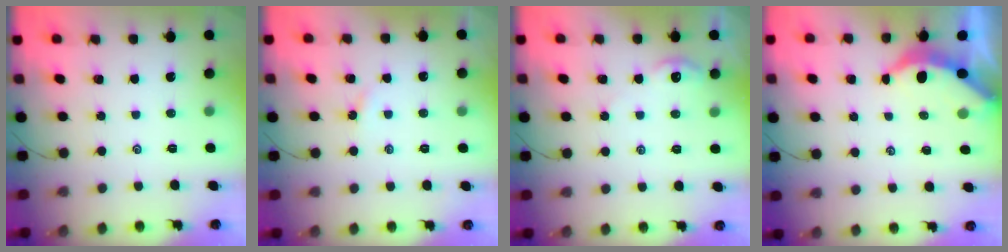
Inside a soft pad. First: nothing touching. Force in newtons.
{"total": 1.4, "press": 1.4, "slide": 0.2}
{"total": 3.7, "press": 3.7, "slide": 0.6}
{"total": 3.8, "press": 3.7, "slide": 0.4}